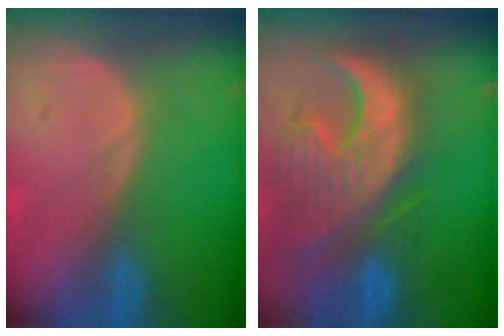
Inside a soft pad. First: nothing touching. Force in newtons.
{"total": 13.2, "press": 11.3, "slide": 6.8}